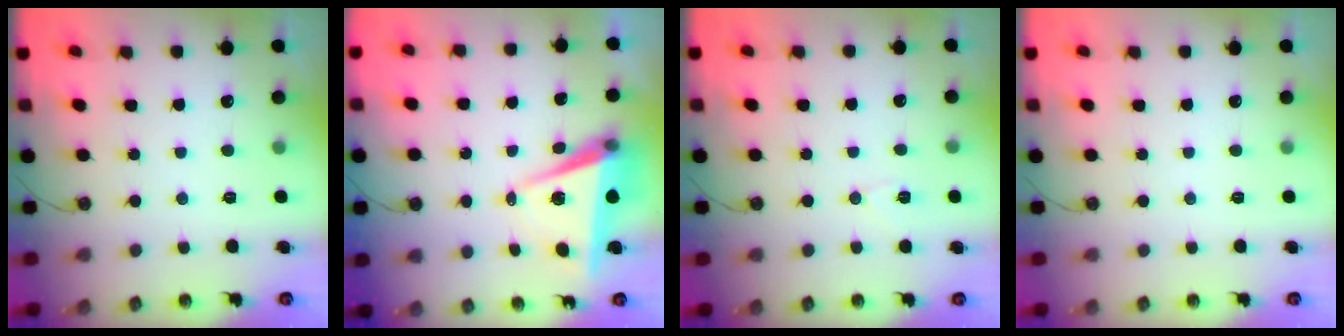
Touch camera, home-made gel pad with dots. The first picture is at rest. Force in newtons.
{"total": 7.0, "press": 5.4, "slide": 4.4}
{"total": 6.5, "press": 6.4, "slide": 1.3}
{"total": 0.0}